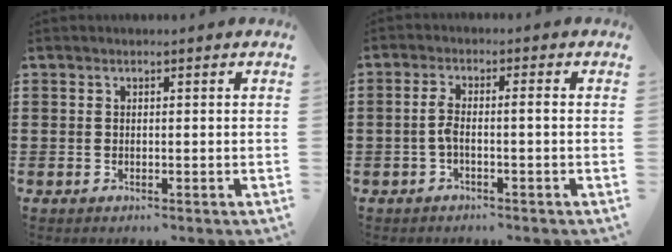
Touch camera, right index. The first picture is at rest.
{"total": 3.0, "force": [-0.8, 0.3, 2.9], "torque": [-0.068, -0.005, -0.022]}